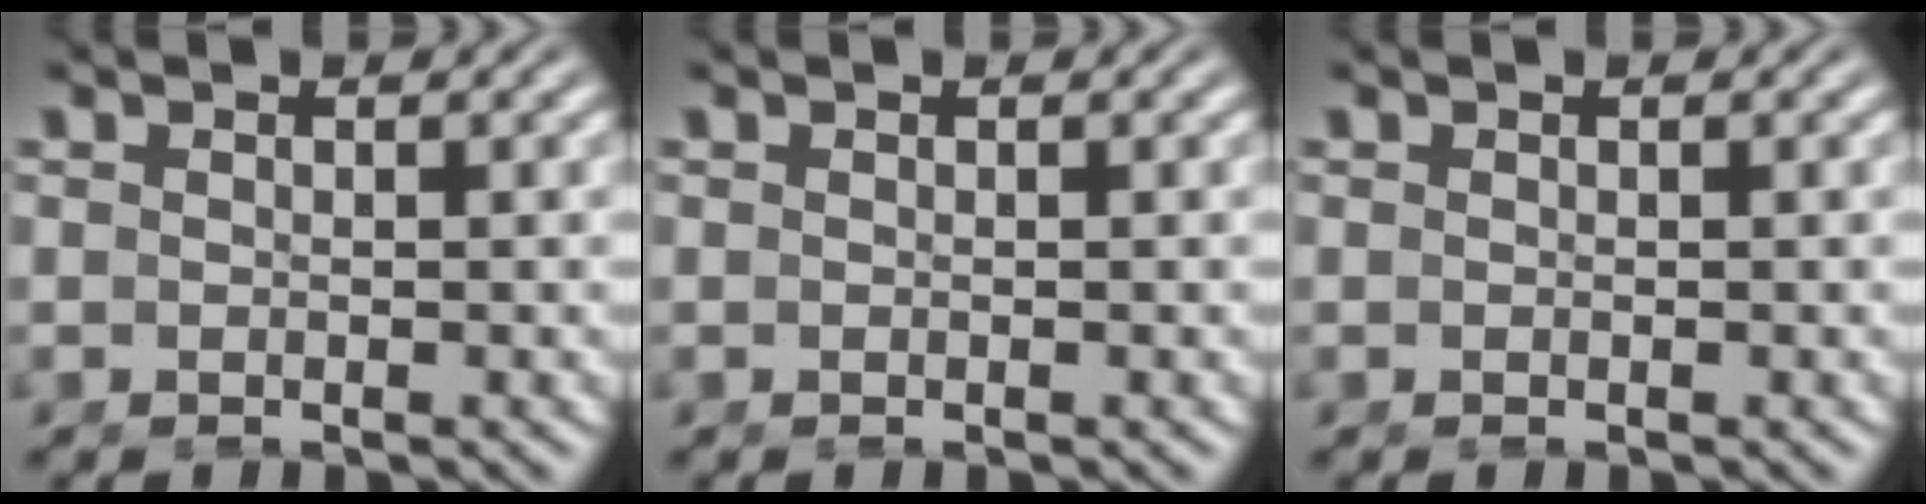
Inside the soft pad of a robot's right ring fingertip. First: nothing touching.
{"total": 0.0}
{"total": 0.0}